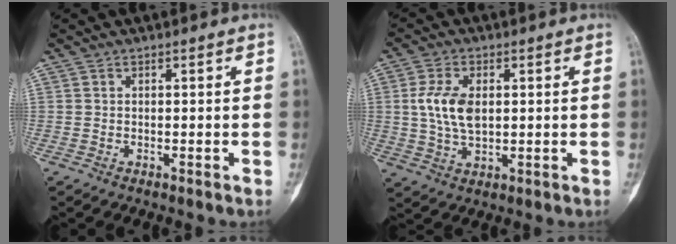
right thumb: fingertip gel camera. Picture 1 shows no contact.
{"total": 8.1, "force": [1.1, 4.6, 6.5], "torque": [-0.132, -0.004, 0.024]}